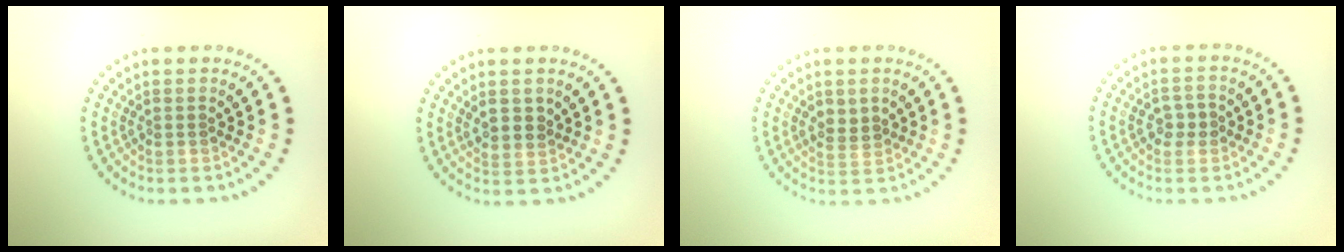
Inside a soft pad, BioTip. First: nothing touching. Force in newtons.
{"total": 1.5, "press": 1.3, "slide": 0.6}
{"total": 1.9, "press": 1.8, "slide": 0.5}
{"total": 1.8, "press": 1.8, "slide": 0.1}